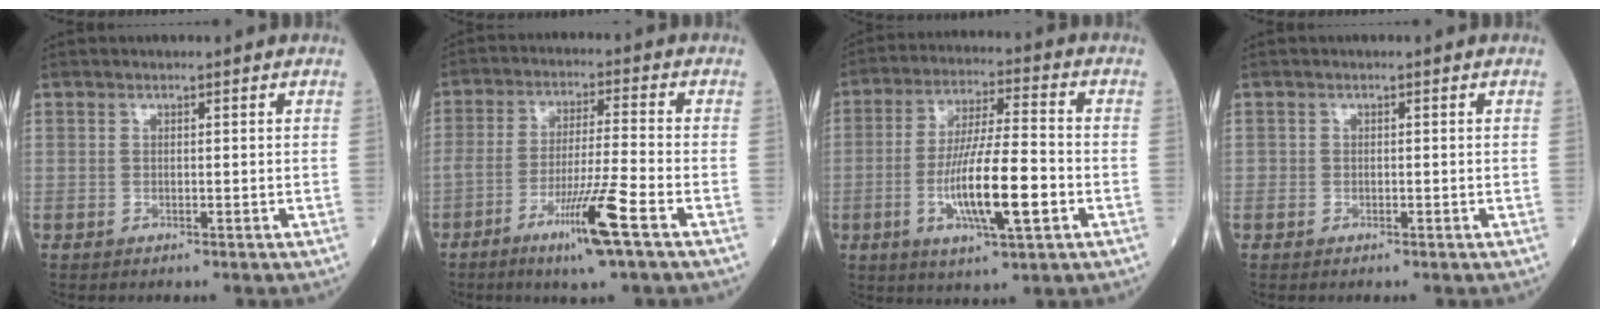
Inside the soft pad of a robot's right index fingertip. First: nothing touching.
{"total": 10.6, "force": [-5.7, -0.4, 8.9], "torque": [-0.171, -0.016, -0.103]}
{"total": 13.7, "force": [-3.7, 2.2, 13.0], "torque": [-0.248, -0.006, -0.061]}
{"total": 1.3, "force": [-0.3, 1.1, 0.6], "torque": [-0.033, 0.010, -0.006]}